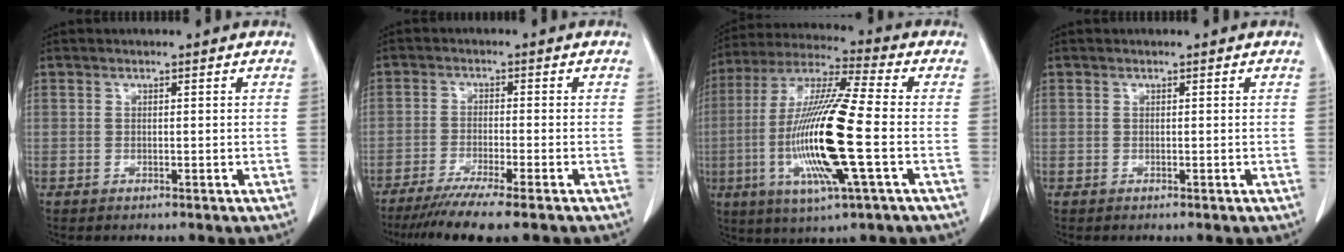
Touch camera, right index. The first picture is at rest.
{"total": 9.1, "force": [-7.2, -0.4, 5.6], "torque": [-0.079, -0.024, -0.116]}
{"total": 18.5, "force": [-3.6, 1.0, 18.1], "torque": [-0.375, -0.014, -0.072]}
{"total": 0.0}